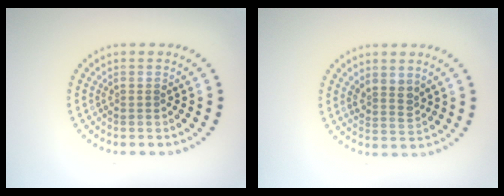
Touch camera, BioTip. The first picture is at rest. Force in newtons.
{"total": 2.0, "press": 1.7, "slide": 1.2}